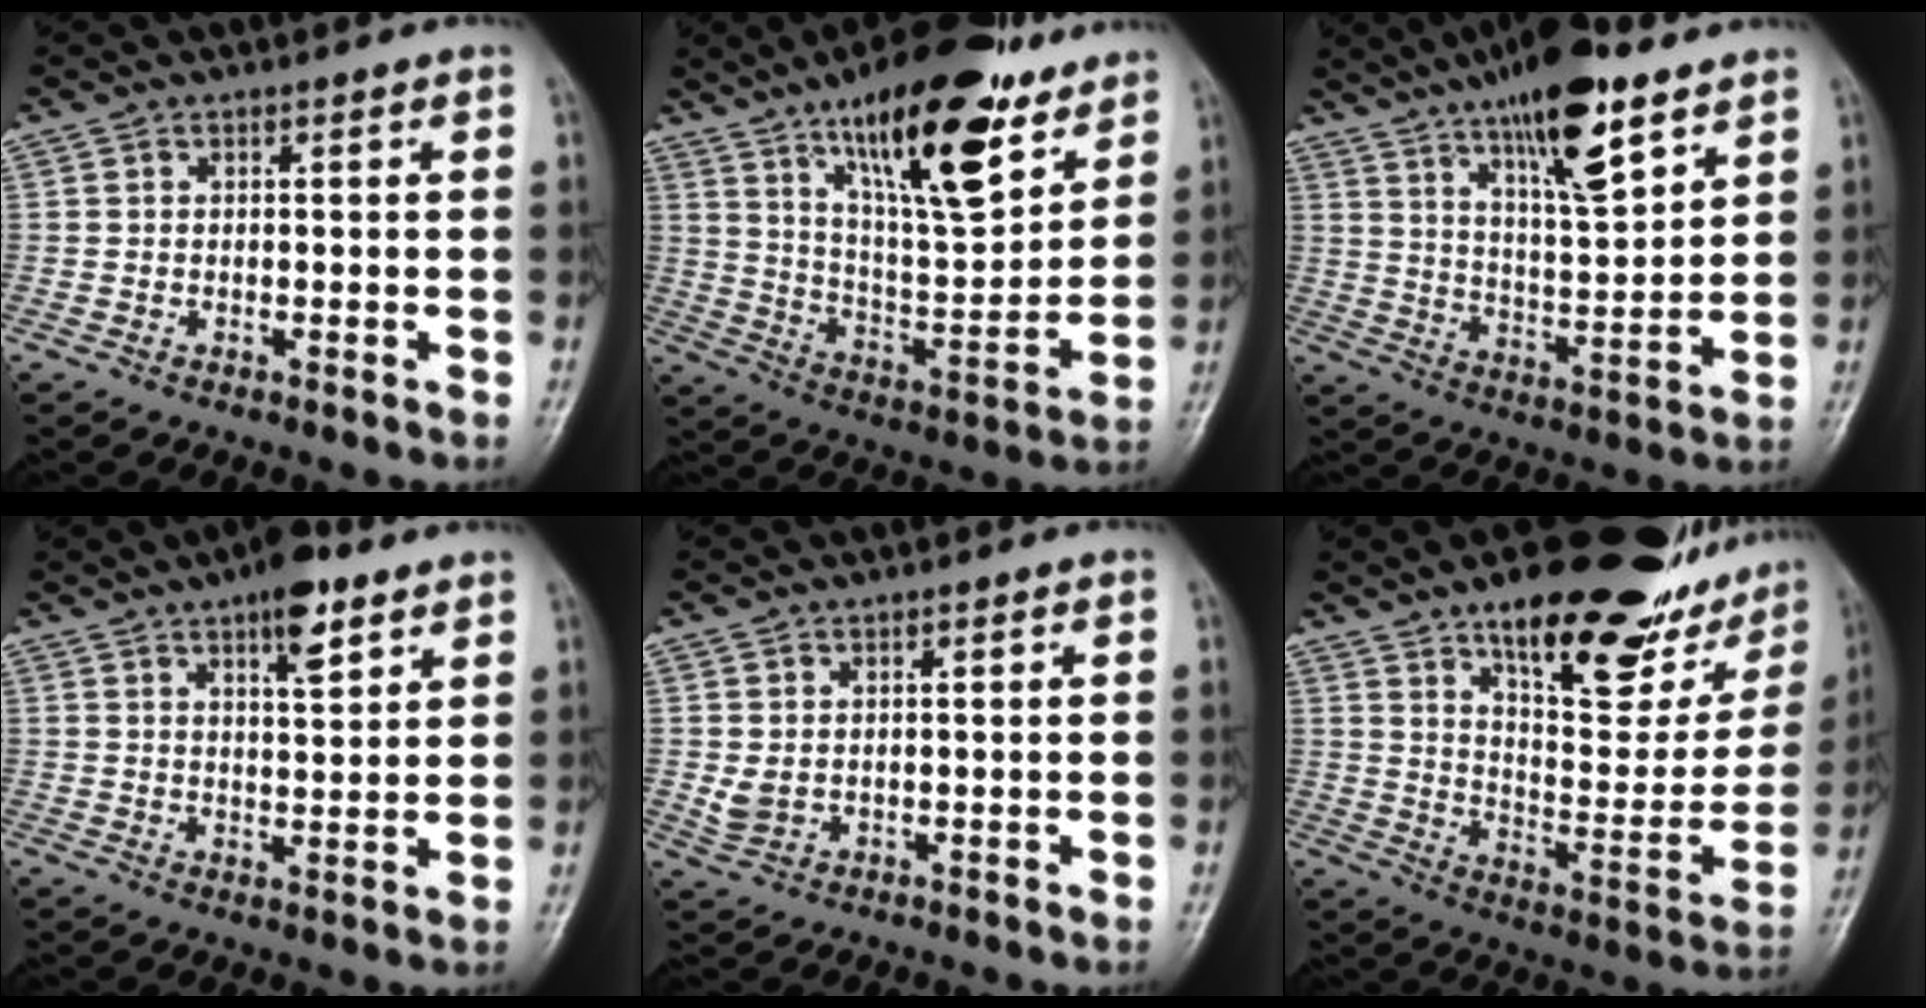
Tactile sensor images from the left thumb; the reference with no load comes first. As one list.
[{"total": 22.2, "force": [13.6, 7.2, 15.9], "torque": [-0.221, -0.067, 0.229]}, {"total": 17.2, "force": [10.9, 4.8, 12.4], "torque": [-0.183, -0.051, 0.187]}, {"total": 8.1, "force": [5.0, 2.8, 5.8], "torque": [-0.073, -0.025, 0.073]}, {"total": 3.1, "force": [0.8, 2.1, 2.2], "torque": [-0.040, -0.004, 0.023]}, {"total": 28.6, "force": [18.0, 10.4, 19.7], "torque": [-0.226, -0.065, 0.270]}]